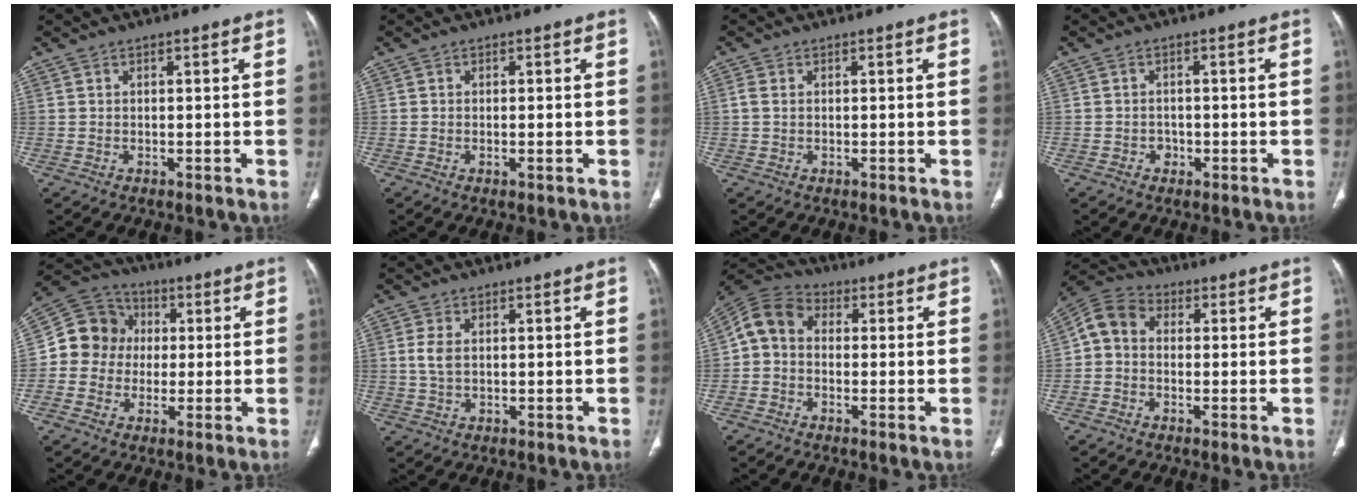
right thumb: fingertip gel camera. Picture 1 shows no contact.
{"total": 1.1, "force": [-0.3, 0.3, 1.0], "torque": [-0.018, -0.003, -0.006]}
{"total": 1.4, "force": [0.1, 0.9, 1.1], "torque": [-0.029, 0.002, 0.002]}
{"total": 1.8, "force": [-0.8, 1.5, 0.5], "torque": [0.001, 0.007, -0.014]}
{"total": 11.0, "force": [0.2, 10.3, 4.0], "torque": [-0.045, 0.027, -0.007]}
{"total": 2.8, "force": [0.4, 1.4, 2.4], "torque": [-0.062, 0.004, 0.009]}
{"total": 7.3, "force": [-0.3, 5.8, 4.5], "torque": [-0.075, 0.024, -0.027]}
{"total": 6.6, "force": [-0.2, 5.3, 4.0], "torque": [-0.065, 0.022, -0.022]}